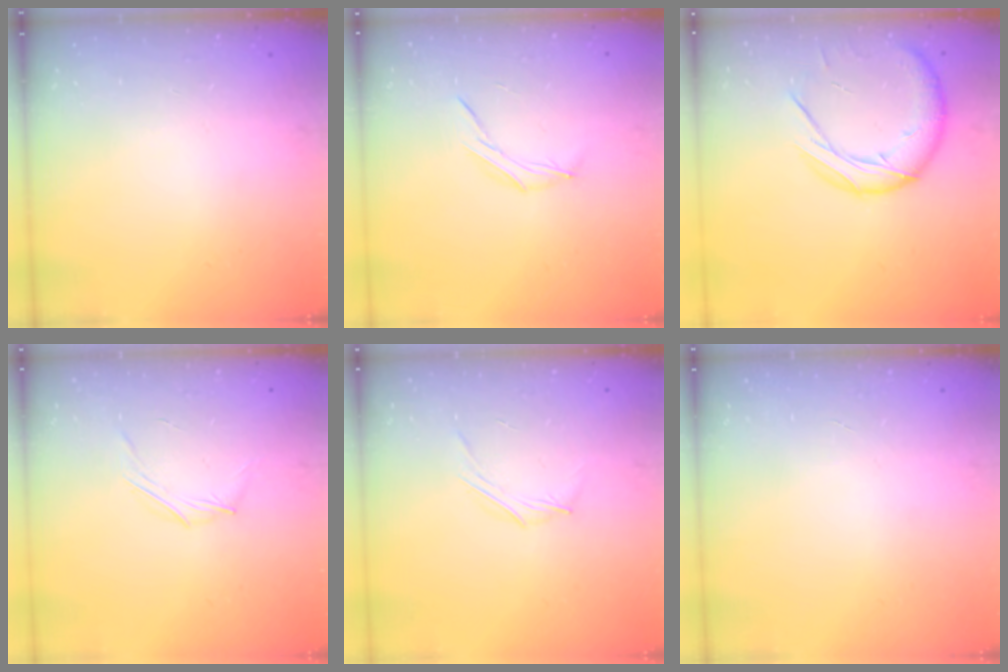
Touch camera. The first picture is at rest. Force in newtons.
{"total": 5.7, "press": 5.6, "slide": 1.2}
{"total": 13.5, "press": 13.4, "slide": 1.7}
{"total": 3.7, "press": 3.5, "slide": 1.1}
{"total": 3.5, "press": 3.3, "slide": 1.0}
{"total": 0.9, "press": 0.8, "slide": 0.2}